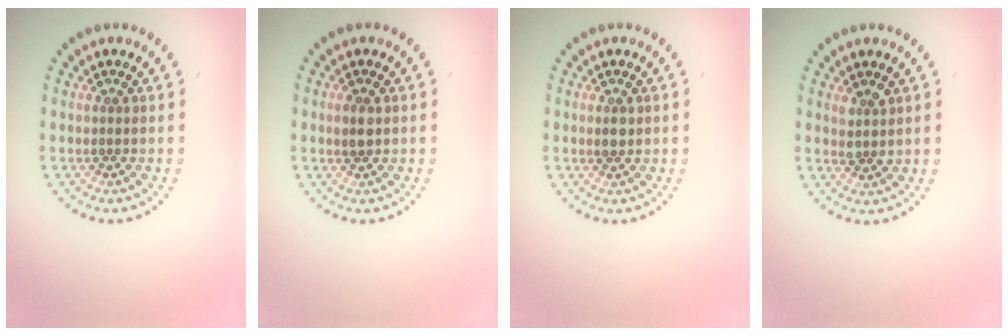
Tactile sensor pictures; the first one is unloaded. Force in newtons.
{"total": 1.4, "press": 1.4, "slide": 0.1}
{"total": 1.2, "press": 1.2, "slide": 0.3}
{"total": 1.5, "press": 1.4, "slide": 0.6}